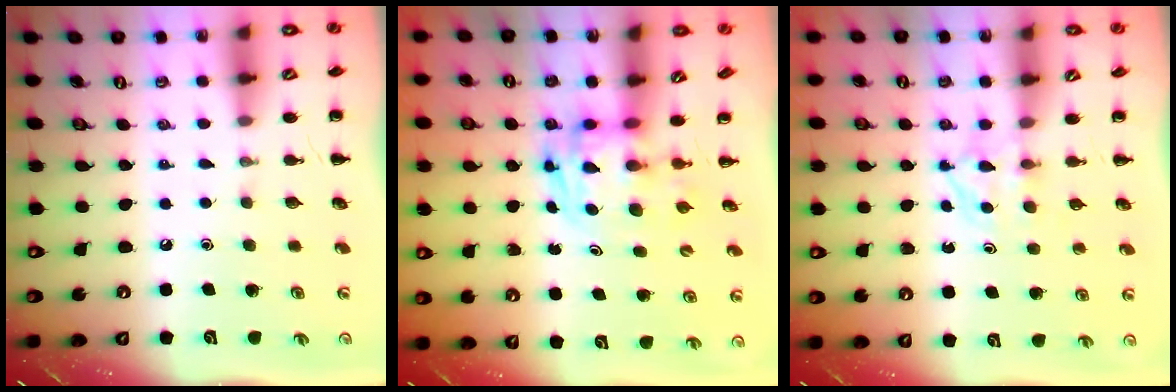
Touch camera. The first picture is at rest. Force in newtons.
{"total": 2.9, "press": 2.9, "slide": 0.5}
{"total": 3.3, "press": 3.1, "slide": 1.2}